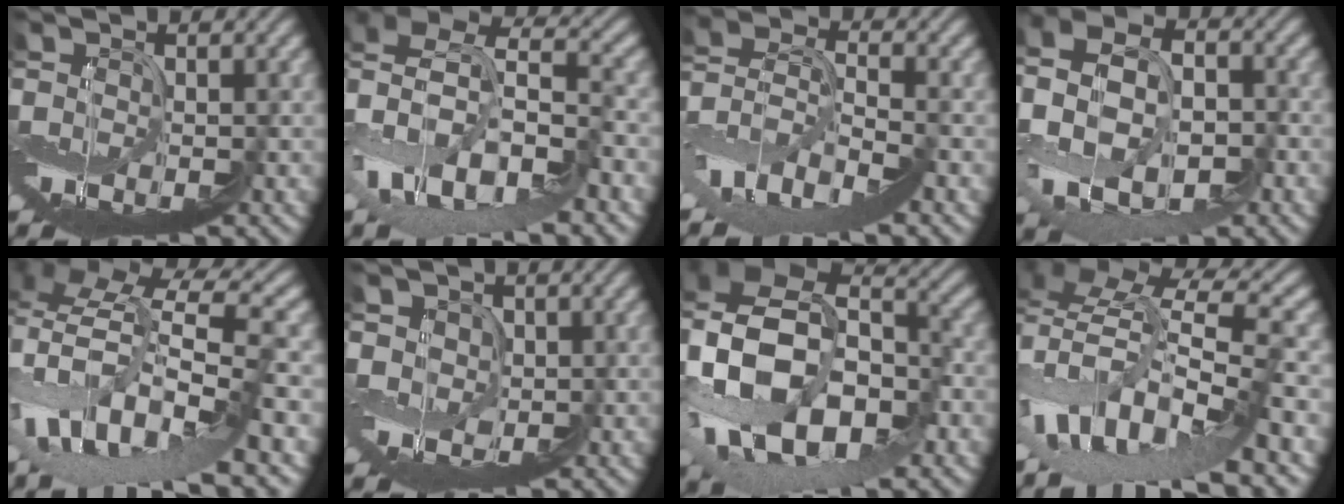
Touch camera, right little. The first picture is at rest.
{"total": 5.2, "force": [-2.1, 2.4, 4.1], "torque": [-0.139, 0.012, -0.029]}
{"total": 3.5, "force": [-3.2, -0.4, 1.4], "torque": [-0.058, 0.019, -0.079]}
{"total": 5.2, "force": [-1.6, 3.8, 3.2], "torque": [-0.131, 0.020, -0.028]}
{"total": 5.2, "force": [-1.8, 0.5, 4.9], "torque": [-0.148, 0.026, -0.026]}
{"total": 2.7, "force": [2.3, 1.1, -0.9], "torque": [0.005, 0.027, 0.004]}
{"total": 7.4, "force": [-0.5, 4.8, 5.6], "torque": [-0.152, 0.022, -0.001]}
{"total": 6.1, "force": [-3.8, 0.4, 4.8], "torque": [-0.135, 0.018, -0.060]}